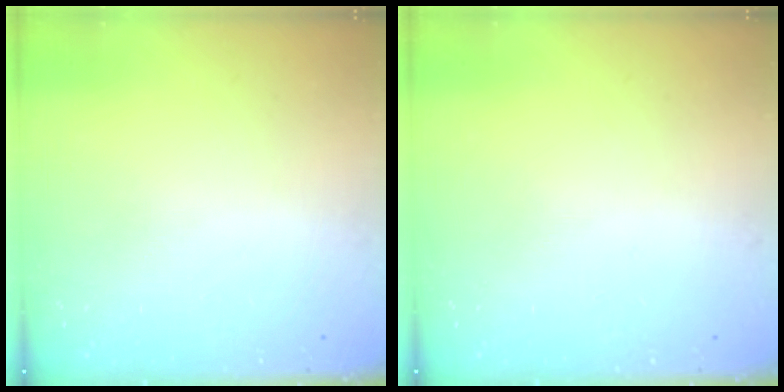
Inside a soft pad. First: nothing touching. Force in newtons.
{"total": 0.0}